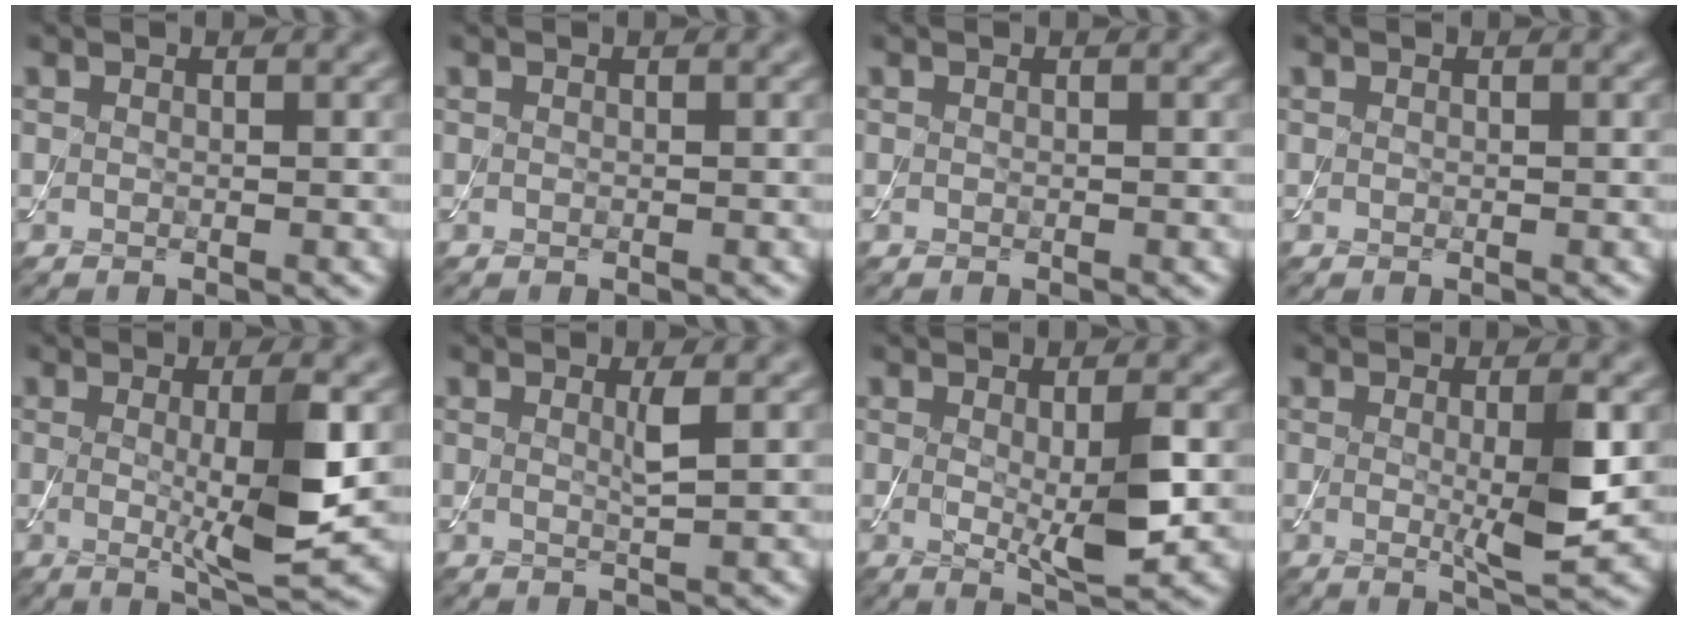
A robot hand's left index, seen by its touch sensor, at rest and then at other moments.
{"total": 0.0}
{"total": 0.0}
{"total": 0.0}
{"total": 6.2, "force": [0.1, 1.0, 6.1], "torque": [-0.103, -0.012, 0.004]}
{"total": 1.6, "force": [0.5, 0.2, 1.5], "torque": [-0.027, -0.003, 0.003]}
{"total": 4.3, "force": [0.1, 0.7, 4.2], "torque": [-0.070, -0.010, 0.006]}
{"total": 4.5, "force": [0.1, 0.6, 4.4], "torque": [-0.073, -0.011, 0.004]}